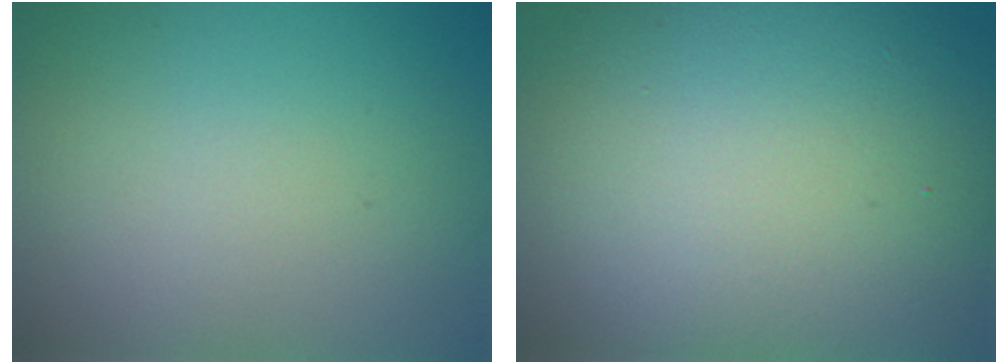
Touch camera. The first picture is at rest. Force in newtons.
{"total": 15.7, "press": 15.7, "slide": 1.3}